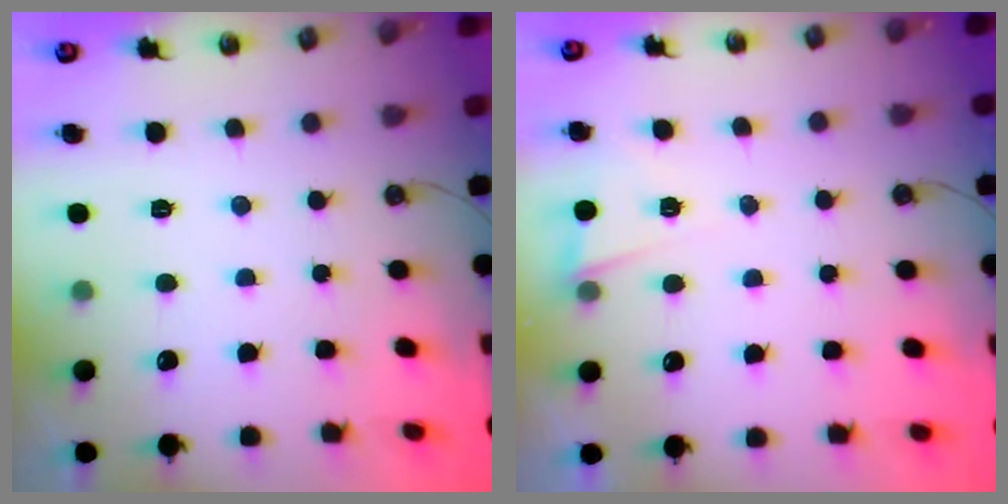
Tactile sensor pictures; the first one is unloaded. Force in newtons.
{"total": 2.8, "press": 2.3, "slide": 1.6}